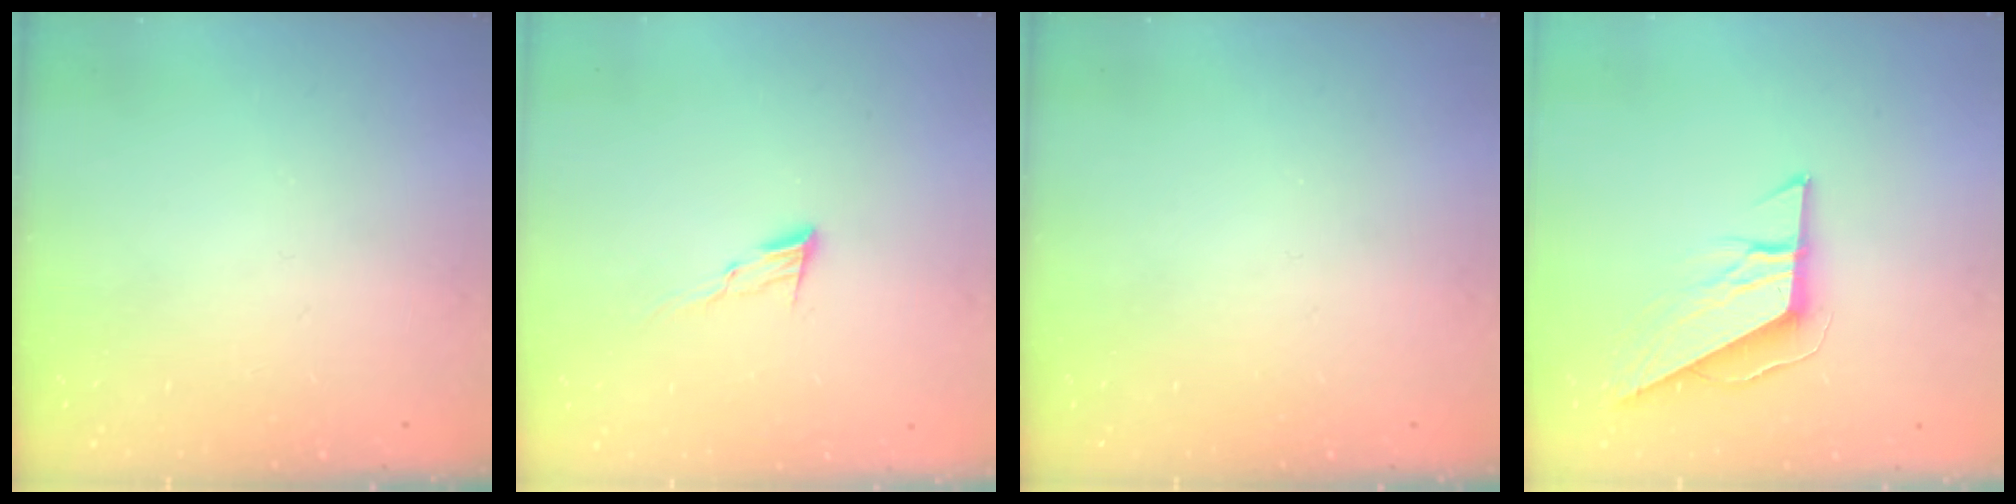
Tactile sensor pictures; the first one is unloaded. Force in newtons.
{"total": 6.1, "press": 6.1, "slide": 0.6}
{"total": 0.0}
{"total": 9.2, "press": 9.2, "slide": 0.6}